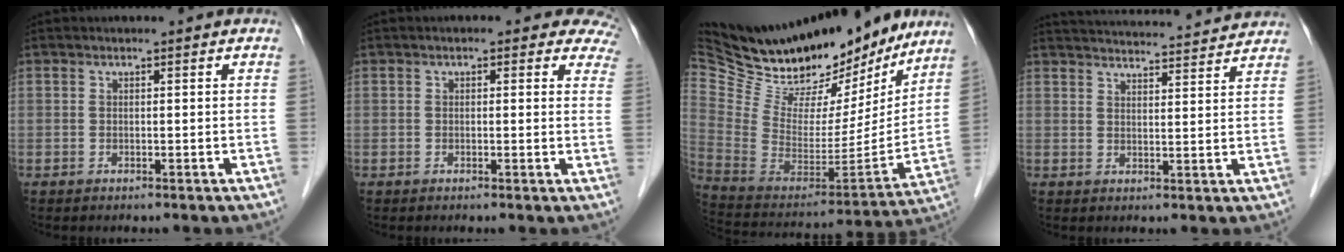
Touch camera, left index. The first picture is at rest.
{"total": 6.5, "force": [5.3, 2.9, 2.4], "torque": [0.009, -0.003, 0.029]}
{"total": 30.5, "force": [26.2, 10.4, 11.7], "torque": [-0.222, -0.022, 0.399]}
{"total": 18.4, "force": [17.8, 1.5, 4.6], "torque": [-0.073, 0.017, 0.237]}